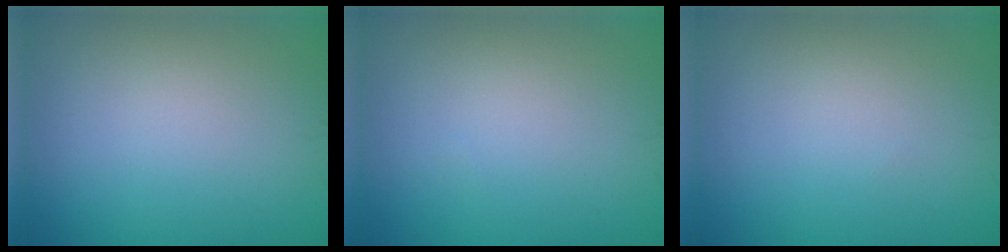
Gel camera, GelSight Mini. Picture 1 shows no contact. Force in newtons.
{"total": 0.0}
{"total": 0.0}